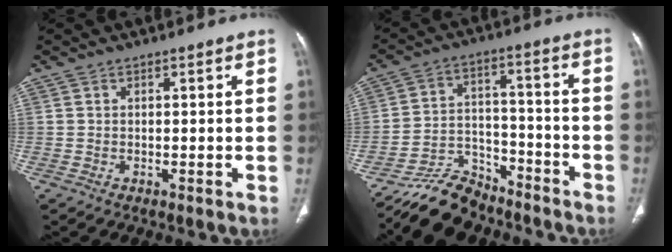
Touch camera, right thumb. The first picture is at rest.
{"total": 11.1, "force": [-9.9, 4.8, 1.5], "torque": [-0.013, 0.079, -0.176]}